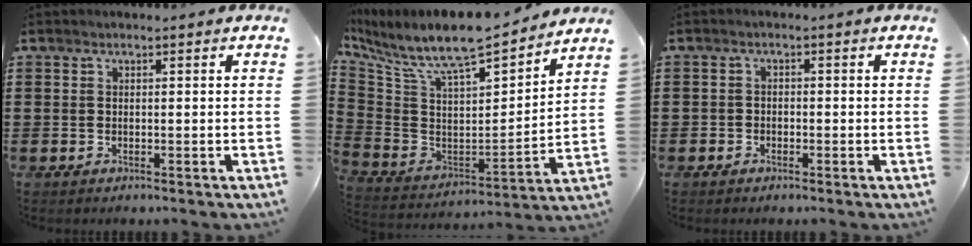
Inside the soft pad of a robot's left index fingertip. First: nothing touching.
{"total": 9.0, "force": [7.9, 1.6, 4.0], "torque": [-0.119, -0.068, 0.131]}
{"total": 1.4, "force": [-1.2, 0.8, -0.1], "torque": [-0.003, 0.003, -0.026]}